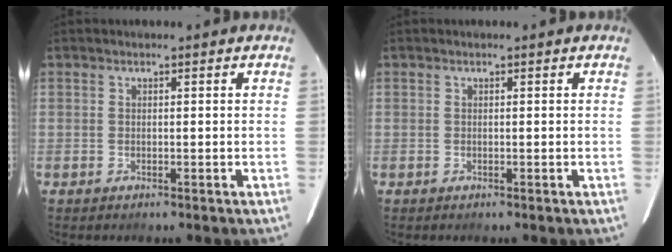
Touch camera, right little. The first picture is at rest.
{"total": 0.0}